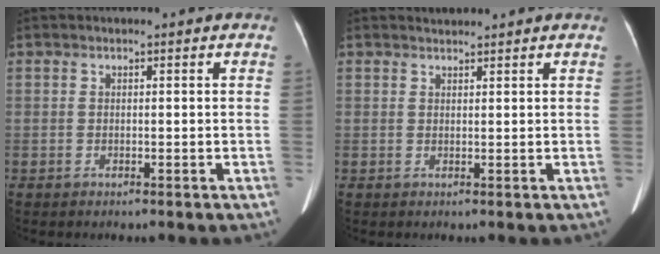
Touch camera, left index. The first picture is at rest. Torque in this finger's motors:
{"motor_torque": [0.50, -1.63, 0.00, -0.03]}